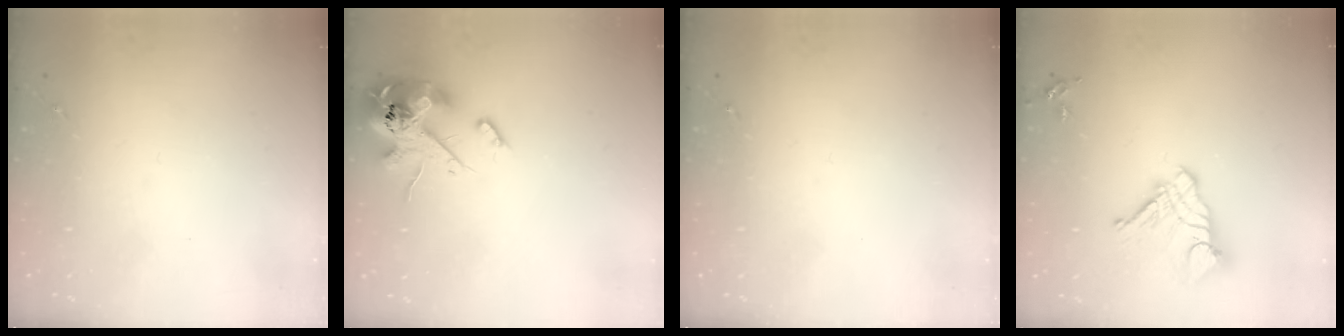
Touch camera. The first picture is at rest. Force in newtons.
{"total": 14.9, "press": 14.7, "slide": 2.6}
{"total": 0.0}
{"total": 12.0, "press": 11.9, "slide": 1.1}